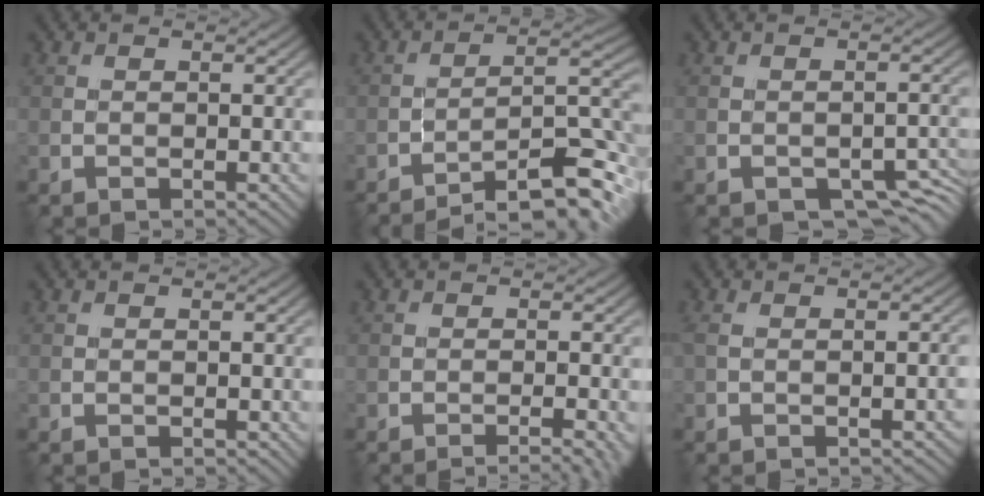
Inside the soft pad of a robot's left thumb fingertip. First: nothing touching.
{"total": 12.3, "force": [-9.4, 2.1, 7.6], "torque": [-0.118, 0.019, -0.137]}
{"total": 3.9, "force": [-2.3, 2.0, 2.4], "torque": [-0.028, -0.005, -0.023]}
{"total": 0.0}
{"total": 3.5, "force": [-1.9, 0.6, 2.8], "torque": [-0.030, 0.009, -0.033]}
{"total": 3.3, "force": [-0.5, 1.1, 3.0], "torque": [-0.046, 0.001, -0.011]}